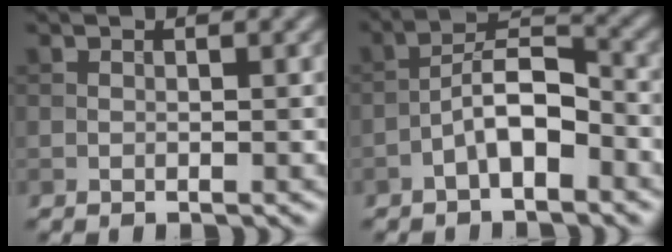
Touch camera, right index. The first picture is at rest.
{"total": 4.8, "force": [-2.3, 1.8, 3.8], "torque": [-0.065, 0.019, -0.046]}